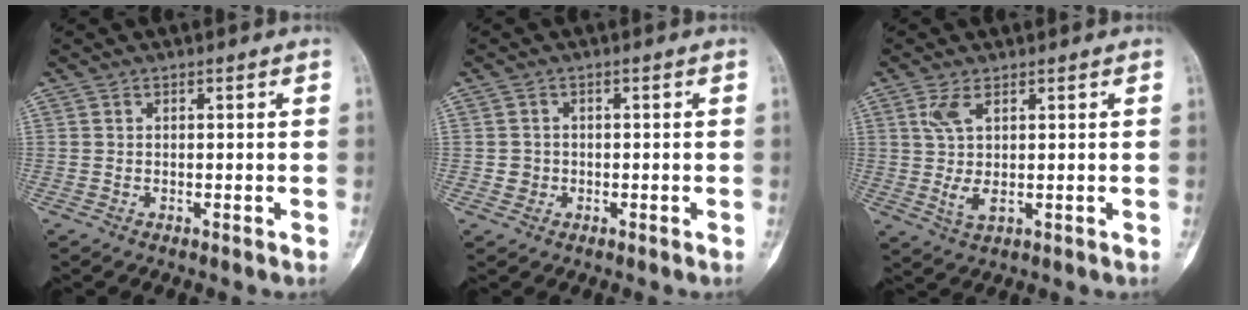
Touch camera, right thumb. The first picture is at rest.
{"total": 1.6, "force": [-0.3, 1.6, 0.2], "torque": [0.007, 0.008, -0.005]}
{"total": 5.3, "force": [1.4, 1.9, 4.7], "torque": [-0.109, -0.004, 0.035]}